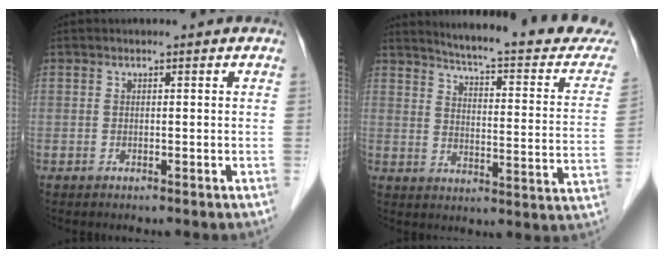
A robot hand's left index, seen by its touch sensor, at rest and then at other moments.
{"total": 20.9, "force": [19.5, 1.4, 7.6], "torque": [-0.101, -0.078, 0.231]}